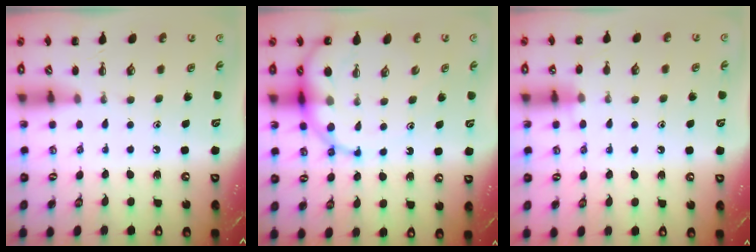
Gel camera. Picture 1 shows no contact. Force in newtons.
{"total": 11.6, "press": 11.3, "slide": 2.7}
{"total": 7.8, "press": 7.4, "slide": 2.3}